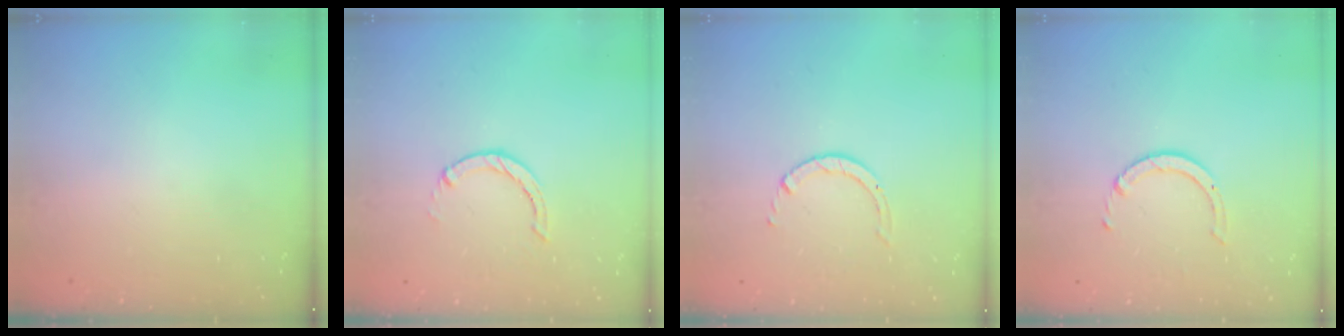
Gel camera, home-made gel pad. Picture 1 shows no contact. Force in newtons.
{"total": 0.6, "press": 0.6, "slide": 0.2}
{"total": 1.4, "press": 1.4, "slide": 0.1}
{"total": 2.5, "press": 2.5, "slide": 0.2}